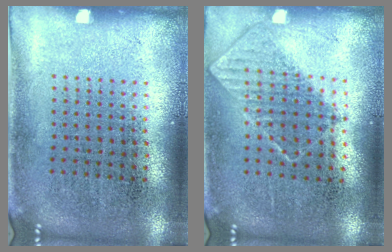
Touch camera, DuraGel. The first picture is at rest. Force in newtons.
{"total": 0.8, "press": 0.7, "slide": 0.2}